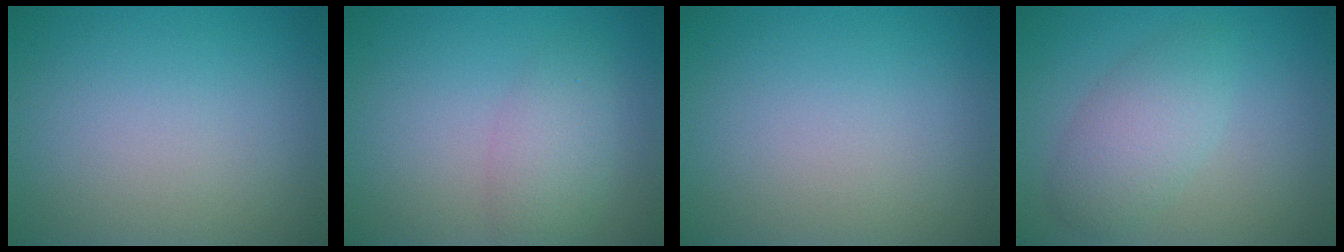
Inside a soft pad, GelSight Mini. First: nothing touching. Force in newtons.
{"total": 3.0, "press": 3.0, "slide": 0.0}
{"total": 0.0}
{"total": 3.6, "press": 3.6, "slide": 0.2}